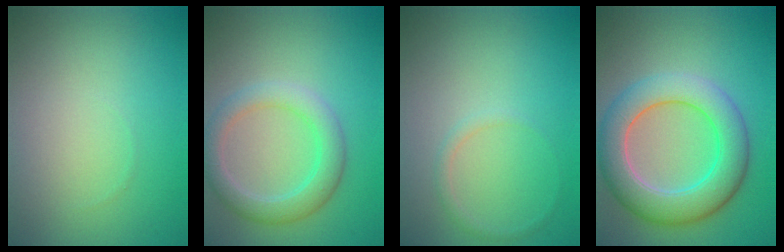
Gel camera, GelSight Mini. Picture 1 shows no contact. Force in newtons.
{"total": 3.6, "press": 3.6, "slide": 0.1}
{"total": 0.8, "press": 0.8, "slide": 0.0}
{"total": 8.3, "press": 8.3, "slide": 0.1}